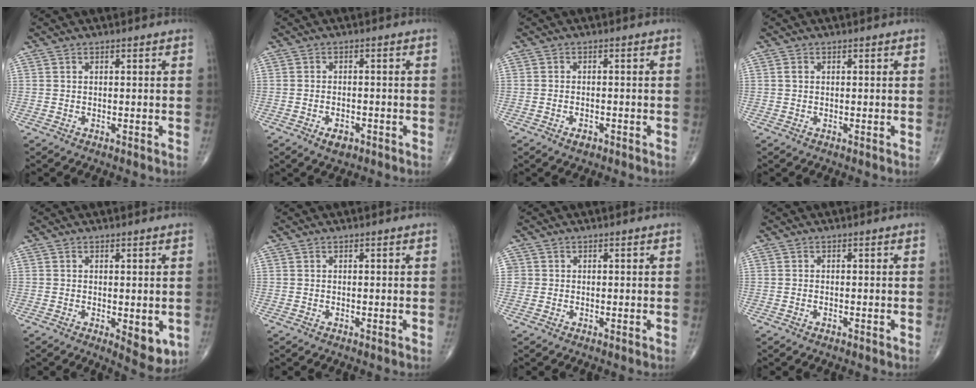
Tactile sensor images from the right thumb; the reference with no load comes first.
{"total": 3.2, "force": [-1.8, 1.8, 2.0], "torque": [-0.029, 0.004, -0.026]}
{"total": 2.0, "force": [-1.2, 1.1, 1.1], "torque": [-0.020, 0.006, -0.018]}
{"total": 0.8, "force": [0.1, 0.7, 0.5], "torque": [-0.009, 0.001, 0.001]}
{"total": 6.0, "force": [-1.3, 2.8, 5.2], "torque": [-0.054, -0.013, -0.011]}
{"total": 0.0}
{"total": 1.2, "force": [0.0, 1.2, 0.1], "torque": [0.009, 0.005, -0.002]}
{"total": 0.6, "force": [-0.3, 0.3, 0.4], "torque": [-0.011, 0.004, -0.004]}